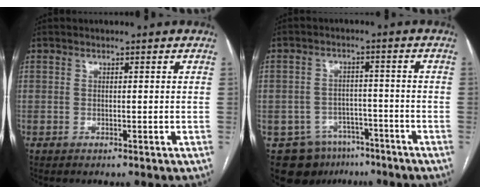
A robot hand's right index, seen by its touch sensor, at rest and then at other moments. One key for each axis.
{"total": 10.1, "fx": -6.5, "fy": 7.4, "fz": 2.4, "tx": -0.042, "ty": 0.019, "tz": -0.090}